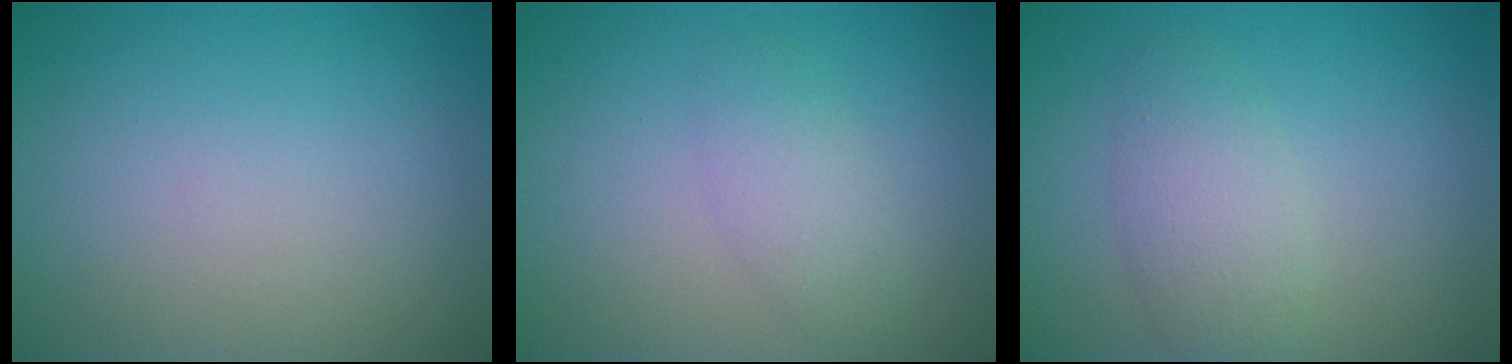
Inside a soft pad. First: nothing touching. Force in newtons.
{"total": 2.2, "press": 2.2, "slide": 0.1}
{"total": 3.1, "press": 3.1, "slide": 0.1}